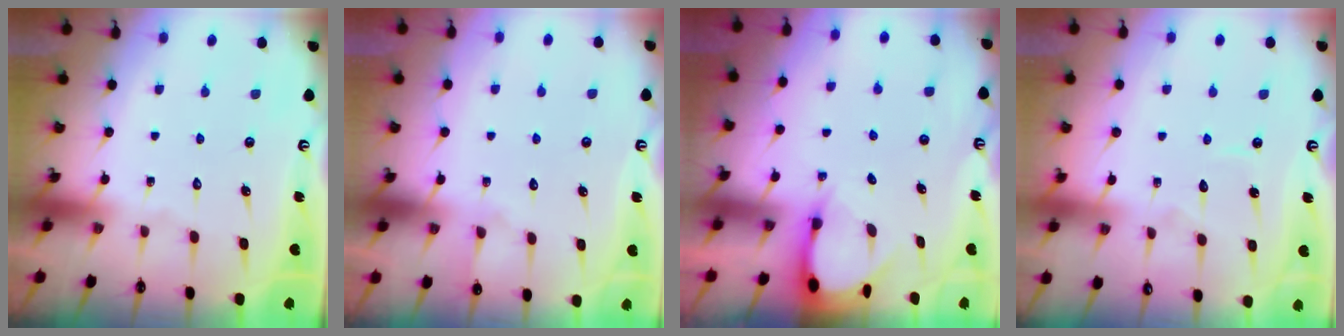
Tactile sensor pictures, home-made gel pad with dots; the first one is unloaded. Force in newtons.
{"total": 3.9, "press": 3.8, "slide": 0.4}
{"total": 2.6, "press": 2.5, "slide": 0.4}
{"total": 2.9, "press": 2.9, "slide": 0.2}